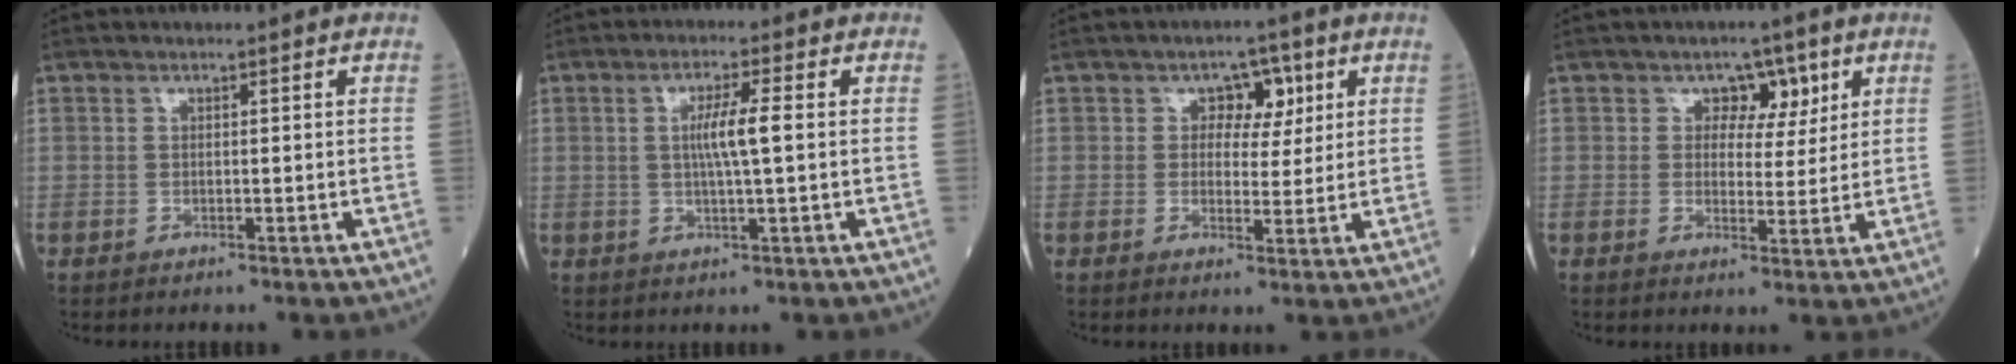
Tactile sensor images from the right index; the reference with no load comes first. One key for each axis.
{"total": 4.8, "fx": 0.4, "fy": -0.1, "fz": 4.8, "tx": -0.087, "ty": 0.000, "tz": 0.008}
{"total": 4.5, "fx": 1.6, "fy": 3.1, "fz": 2.8, "tx": -0.028, "ty": 0.009, "tz": 0.021}
{"total": 4.5, "fx": 2.1, "fy": 3.2, "fz": 2.4, "tx": -0.019, "ty": 0.006, "tz": 0.028}